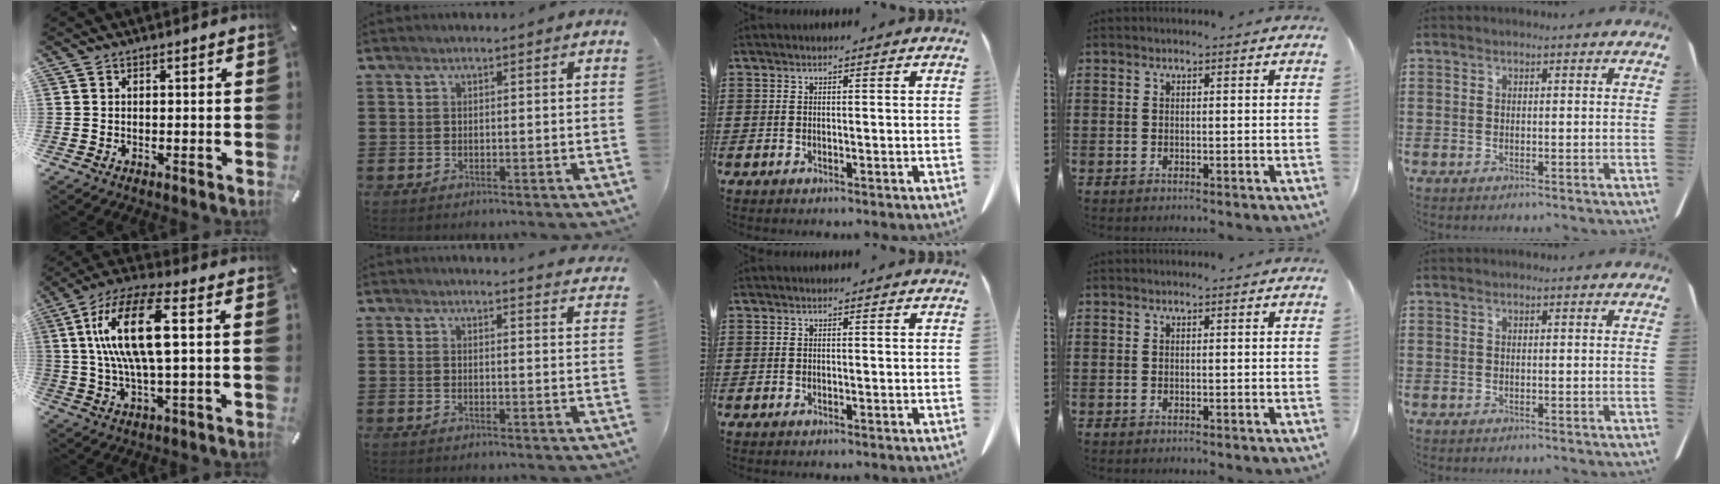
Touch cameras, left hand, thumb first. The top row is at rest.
{"thumb": {"total": 16.5, "force": [3.0, 5.5, 15.3], "torque": [-0.320, -0.003, 0.043]}, "index": {"total": 2.9, "force": [2.8, -0.3, 0.3], "torque": [-0.006, -0.015, 0.052]}}